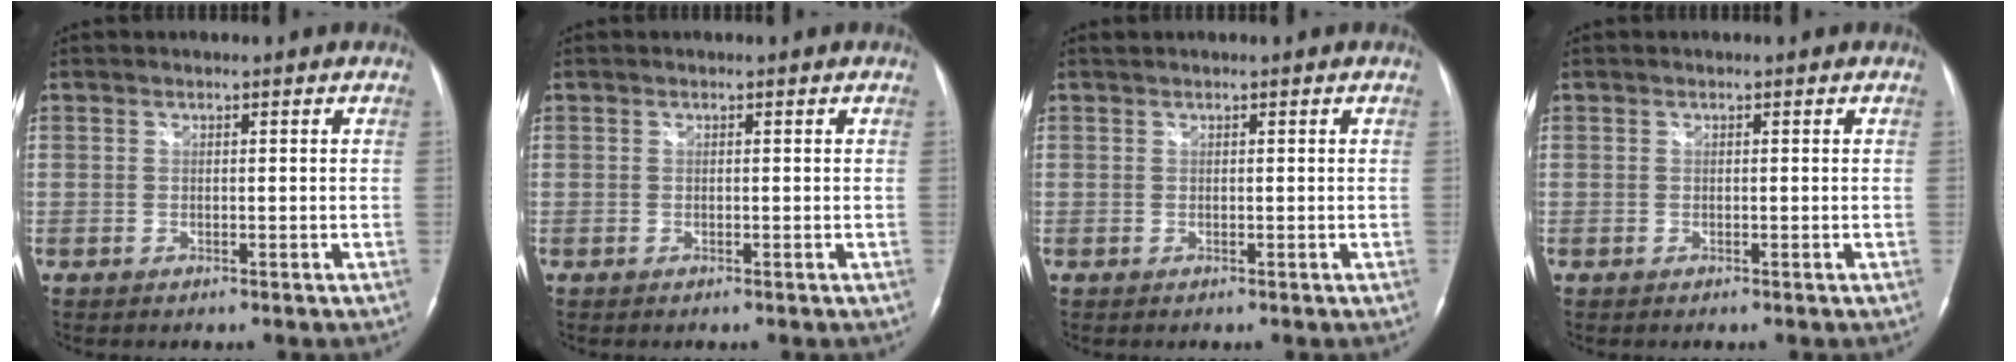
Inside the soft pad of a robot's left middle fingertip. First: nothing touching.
{"total": 0.0}
{"total": 0.0}
{"total": 0.0}